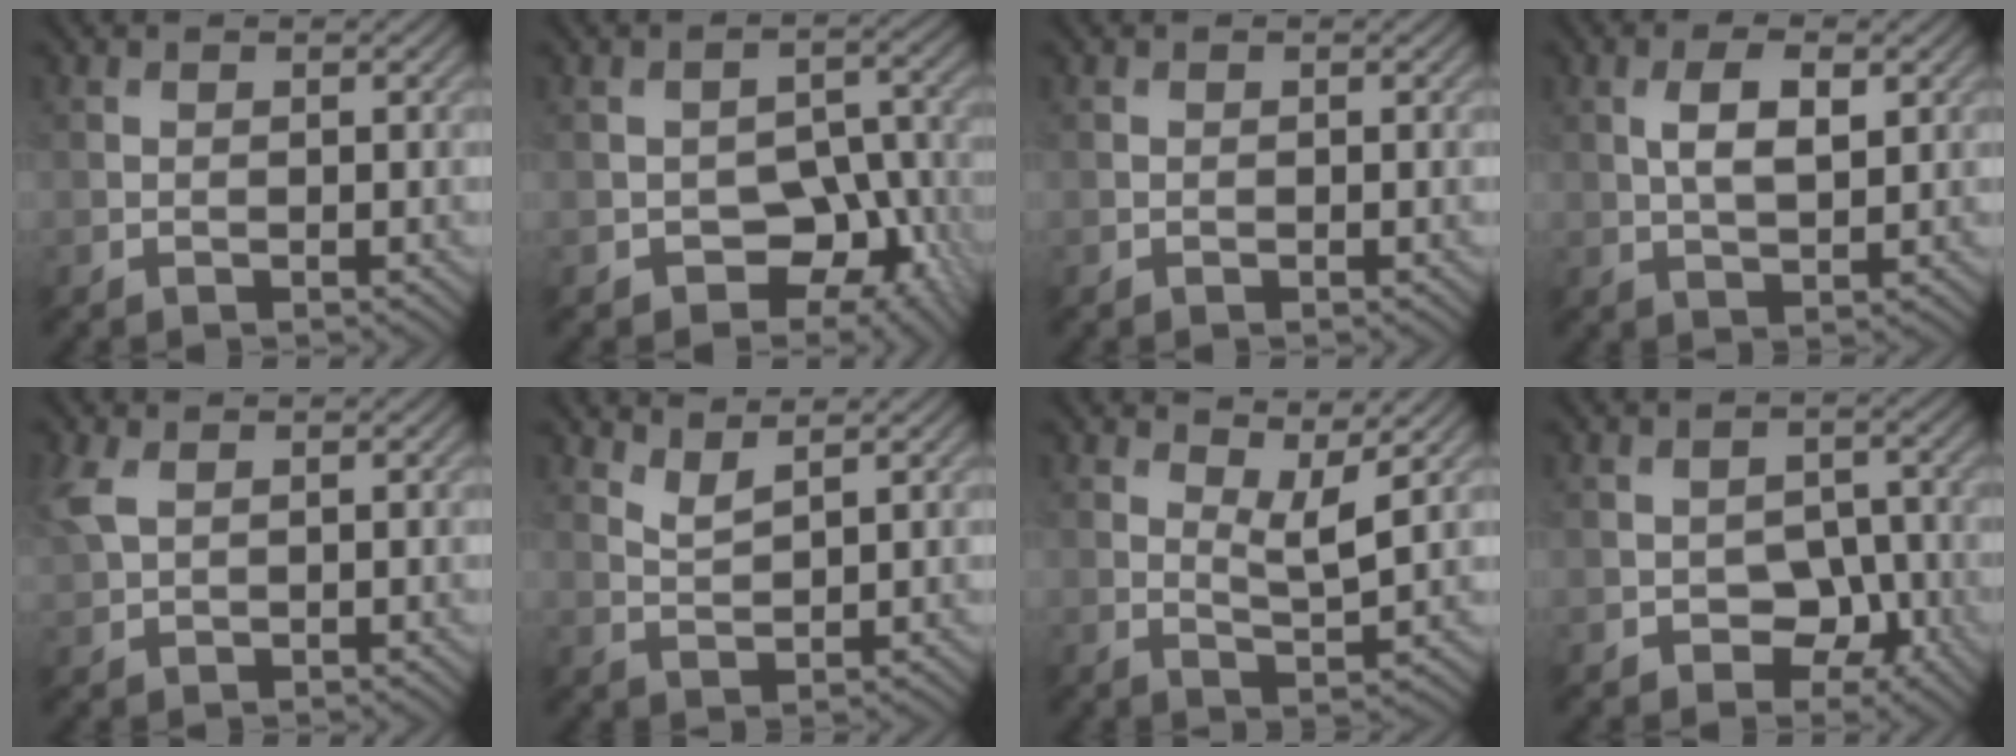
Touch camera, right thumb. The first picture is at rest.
{"total": 8.0, "force": [-3.9, 5.1, 4.8], "torque": [-0.067, -0.004, -0.061]}
{"total": 0.0}
{"total": 4.6, "force": [1.2, 2.0, 4.0], "torque": [-0.087, 0.001, 0.025]}
{"total": 3.4, "force": [1.3, 1.9, 2.6], "torque": [-0.084, 0.008, 0.029]}
{"total": 2.7, "force": [2.3, 0.3, 1.3], "torque": [-0.033, -0.001, 0.057]}
{"total": 4.4, "force": [3.0, 0.8, 3.0], "torque": [-0.064, -0.006, 0.053]}
{"total": 4.4, "force": [-1.9, 3.1, 2.5], "torque": [-0.032, 0.000, -0.030]}